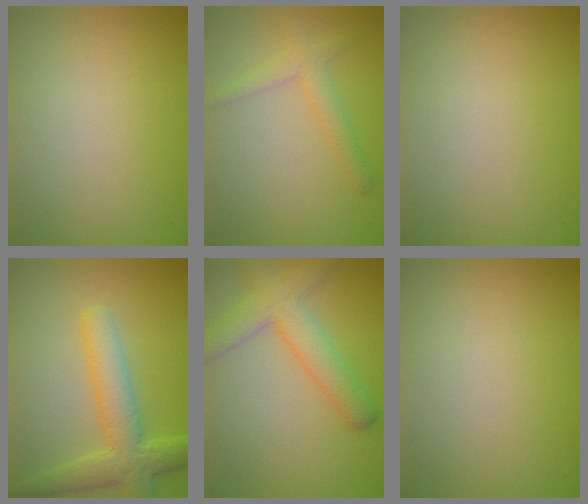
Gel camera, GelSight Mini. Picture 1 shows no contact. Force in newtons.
{"total": 2.2, "press": 2.2, "slide": 0.1}
{"total": 0.0}
{"total": 5.3, "press": 5.3, "slide": 0.2}
{"total": 4.9, "press": 4.9, "slide": 0.3}
{"total": 0.0}